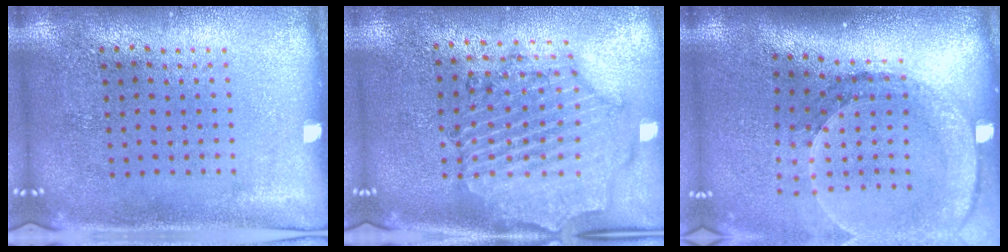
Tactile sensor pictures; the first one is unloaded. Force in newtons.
{"total": 1.6, "press": 1.6, "slide": 0.3}
{"total": 2.8, "press": 2.1, "slide": 1.9}